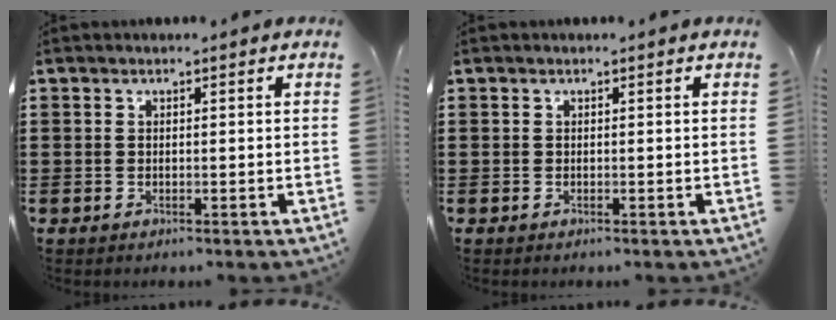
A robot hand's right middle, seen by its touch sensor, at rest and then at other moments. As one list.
[{"total": 0.0}]